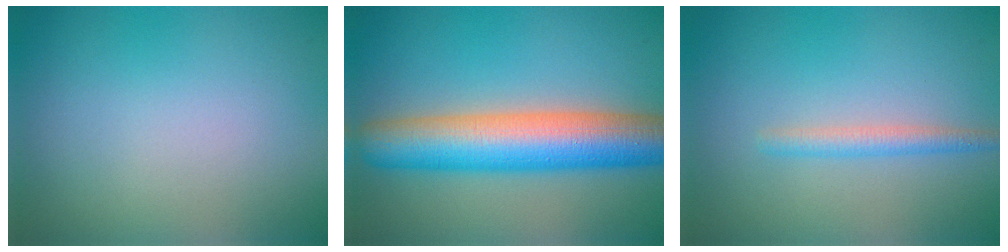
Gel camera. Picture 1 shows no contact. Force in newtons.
{"total": 9.6, "press": 9.6, "slide": 0.3}
{"total": 1.7, "press": 1.7, "slide": 0.1}